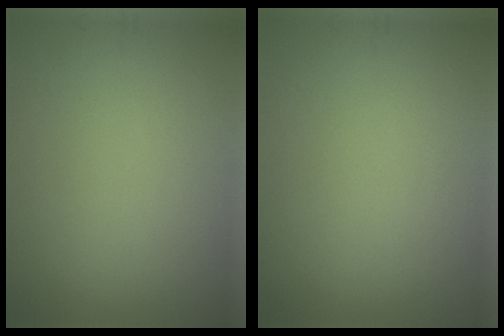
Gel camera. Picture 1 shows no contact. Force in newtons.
{"total": 0.0}